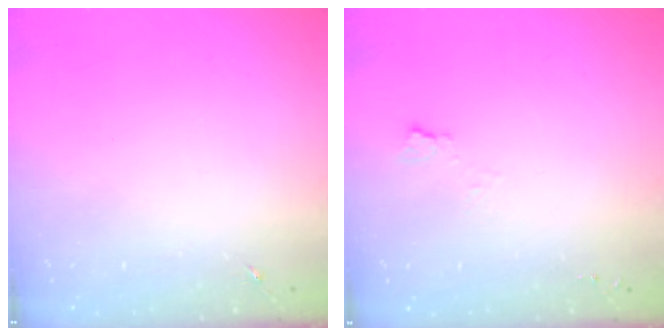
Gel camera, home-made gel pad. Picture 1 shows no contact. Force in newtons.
{"total": 4.1, "press": 4.0, "slide": 0.6}